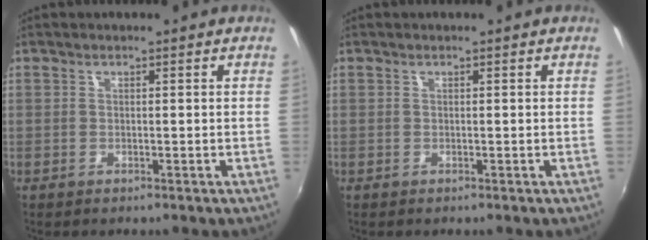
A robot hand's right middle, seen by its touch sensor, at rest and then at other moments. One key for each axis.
{"total": 0.0}